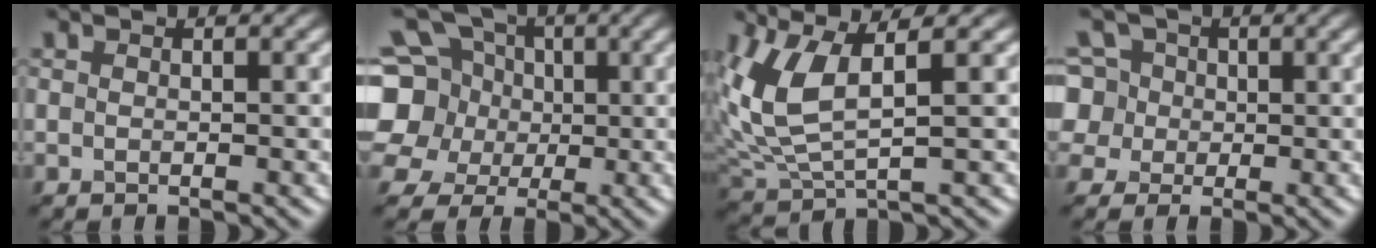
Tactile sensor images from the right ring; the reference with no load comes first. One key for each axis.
{"total": 11.2, "fx": 1.9, "fy": 9.7, "fz": 5.2, "tx": -0.131, "ty": 0.033, "tz": -0.001}
{"total": 6.8, "fx": 2.2, "fy": 2.8, "fz": 5.8, "tx": -0.151, "ty": -0.003, "tz": 0.048}
{"total": 6.4, "fx": 1.5, "fy": 5.7, "fz": 2.3, "tx": -0.055, "ty": 0.037, "tz": 0.007}